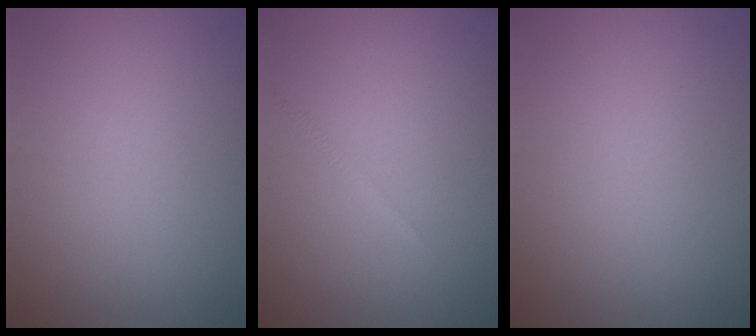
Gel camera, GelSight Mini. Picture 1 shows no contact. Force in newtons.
{"total": 0.6, "press": 0.6, "slide": 0.0}
{"total": 0.0}